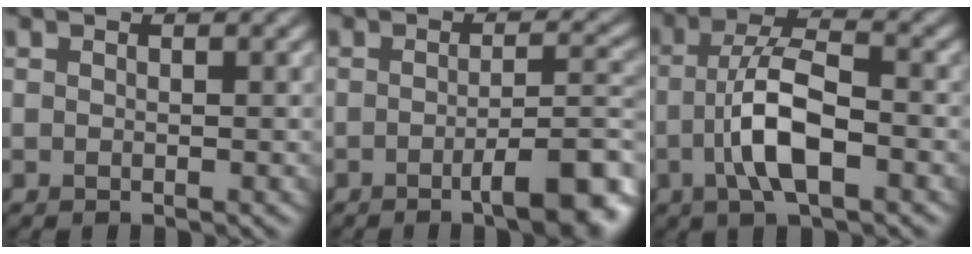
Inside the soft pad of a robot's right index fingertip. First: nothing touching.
{"total": 7.8, "force": [-3.5, 2.0, 6.7], "torque": [-0.076, 0.002, -0.048]}
{"total": 6.2, "force": [-1.6, 2.2, 5.6], "torque": [-0.105, 0.008, -0.034]}